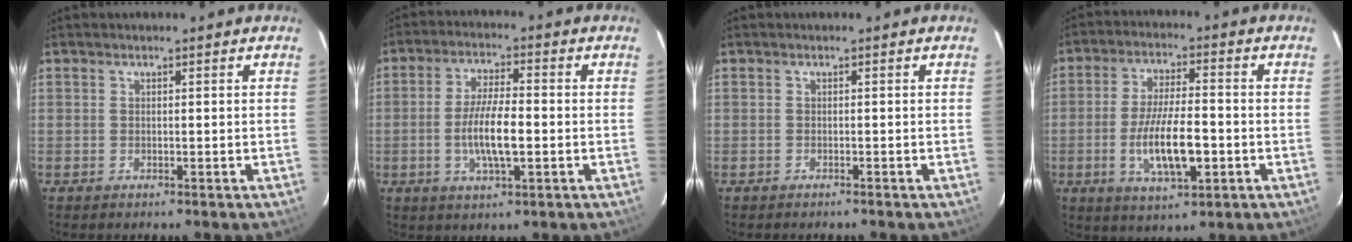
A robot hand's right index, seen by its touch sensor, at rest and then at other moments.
{"total": 8.5, "force": [-1.7, 2.2, 8.1], "torque": [-0.158, 0.000, -0.033]}
{"total": 0.6, "force": [-0.6, 0.0, 0.0], "torque": [-0.001, -0.001, -0.008]}
{"total": 11.4, "force": [-3.0, 3.5, 10.4], "torque": [-0.202, -0.009, -0.050]}